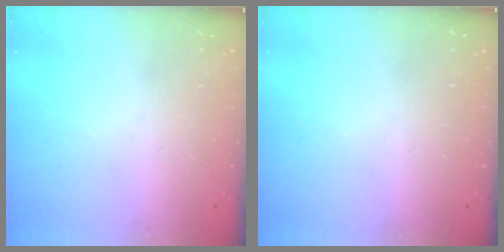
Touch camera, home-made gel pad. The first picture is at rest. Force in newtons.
{"total": 0.0}